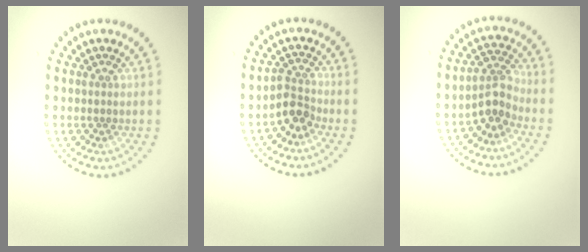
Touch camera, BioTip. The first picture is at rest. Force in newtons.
{"total": 2.3, "press": 1.8, "slide": 1.5}
{"total": 2.7, "press": 2.1, "slide": 1.6}